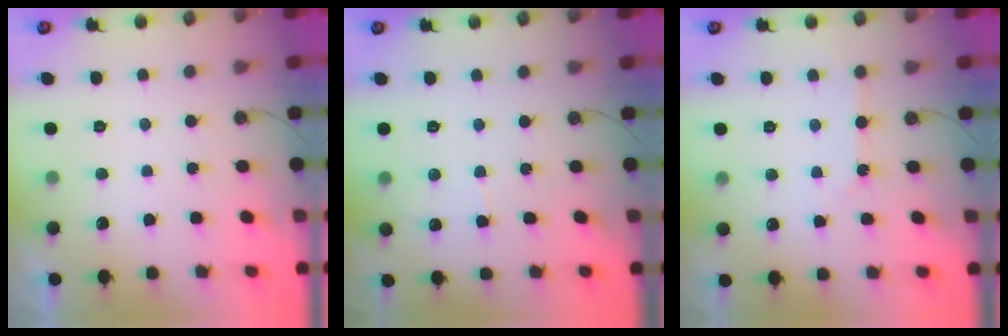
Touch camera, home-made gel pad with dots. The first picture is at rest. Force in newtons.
{"total": 3.9, "press": 3.8, "slide": 0.6}
{"total": 4.9, "press": 4.8, "slide": 0.5}